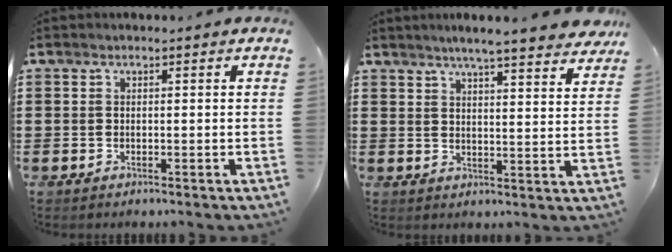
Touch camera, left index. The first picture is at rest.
{"total": 5.3, "force": [4.8, -0.4, 2.2], "torque": [-0.059, -0.018, 0.083]}